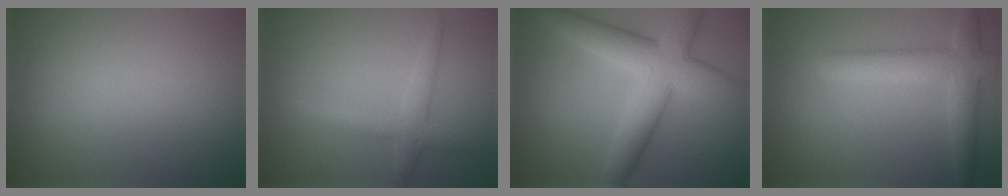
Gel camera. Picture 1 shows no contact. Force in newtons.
{"total": 2.9, "press": 2.9, "slide": 0.1}
{"total": 8.0, "press": 8.0, "slide": 0.5}
{"total": 4.5, "press": 4.5, "slide": 0.3}